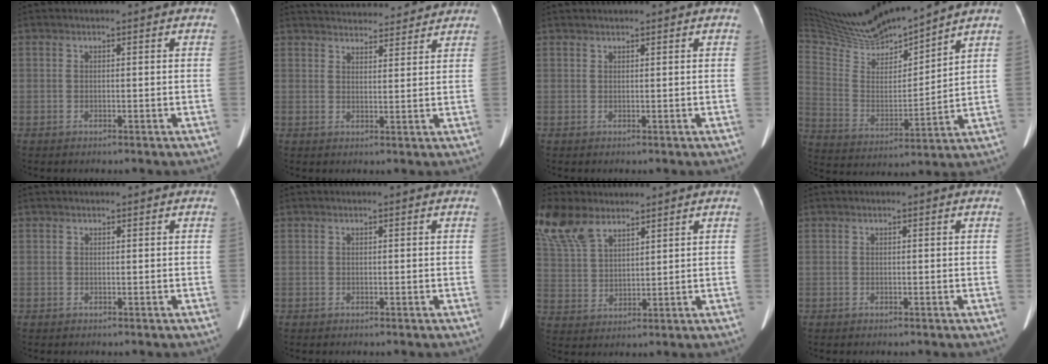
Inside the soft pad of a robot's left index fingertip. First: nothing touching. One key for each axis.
{"total": 14.9, "fx": 14.1, "fy": 2.8, "fz": 3.8, "tx": -0.048, "ty": 0.023, "tz": 0.192}
{"total": 1.9, "fx": 1.8, "fy": 0.2, "fz": 0.7, "tx": -0.007, "ty": 0.017, "tz": 0.025}
{"total": 15.9, "fx": 15.1, "fy": 0.3, "fz": 5.0, "tx": -0.106, "ty": -0.010, "tz": 0.287}
{"total": 0.6, "fx": 0.3, "fy": 0.5, "fz": -0.1, "tx": 0.004, "ty": 0.008, "tz": 0.005}
{"total": 0.0}
{"total": 15.0, "fx": 11.1, "fy": 7.0, "fz": 7.3, "tx": -0.196, "ty": 0.029, "tz": 0.224}
{"total": 0.0}